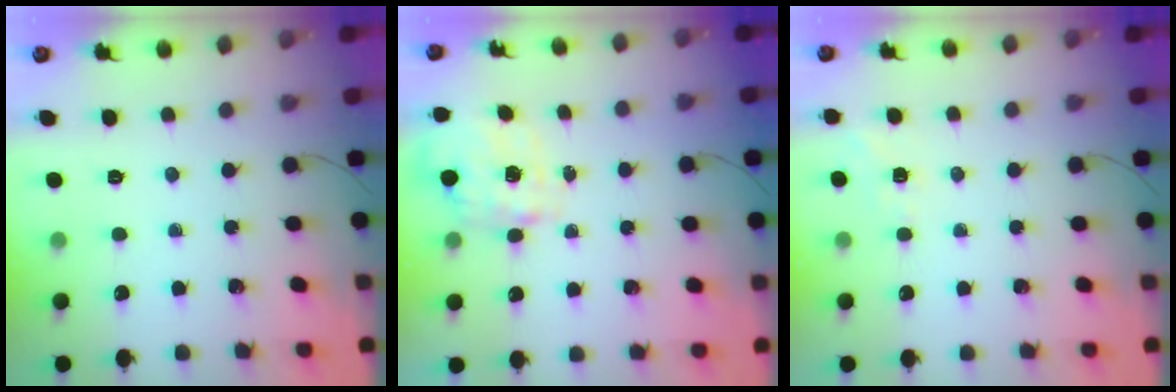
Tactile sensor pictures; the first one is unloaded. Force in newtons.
{"total": 3.9, "press": 3.8, "slide": 0.8}
{"total": 5.8, "press": 5.6, "slide": 1.6}